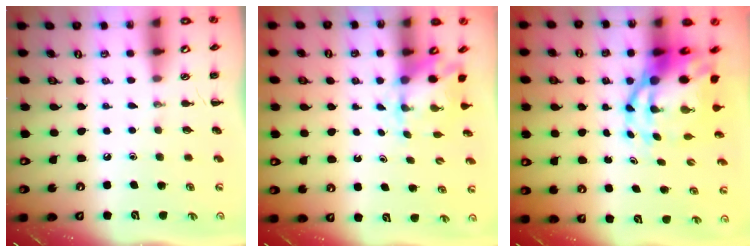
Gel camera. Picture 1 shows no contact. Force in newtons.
{"total": 2.5, "press": 2.3, "slide": 1.0}
{"total": 11.5, "press": 11.1, "slide": 3.2}